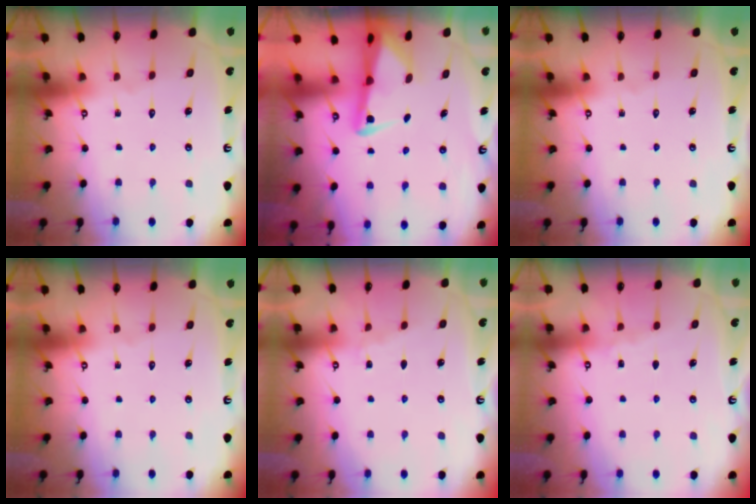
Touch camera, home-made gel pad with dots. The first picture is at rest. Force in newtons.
{"total": 2.7, "press": 2.6, "slide": 0.6}
{"total": 0.0}
{"total": 0.0}
{"total": 2.8, "press": 2.7, "slide": 0.3}
{"total": 3.0, "press": 3.0, "slide": 0.4}